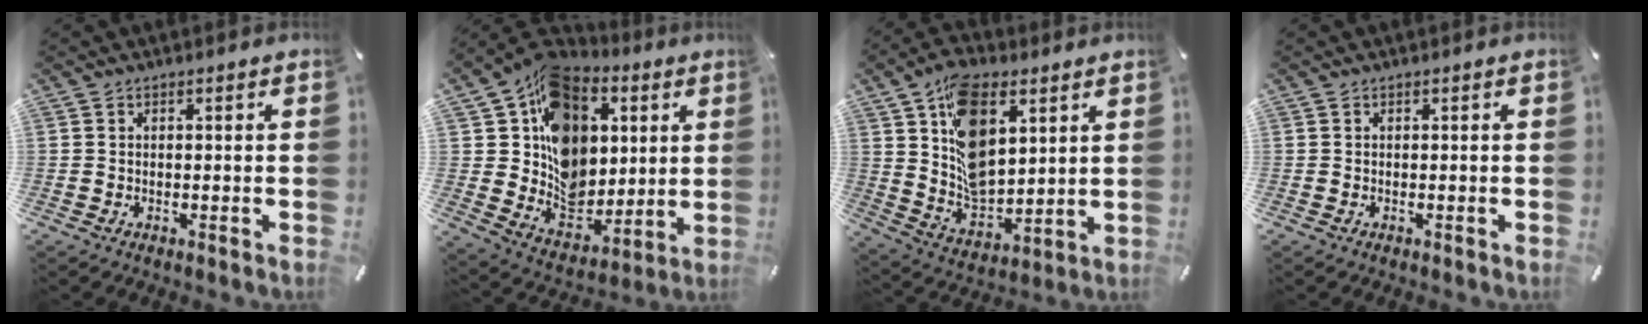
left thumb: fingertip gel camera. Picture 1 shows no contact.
{"total": 15.7, "force": [4.6, 13.2, 7.0], "torque": [-0.118, -0.034, 0.094]}
{"total": 15.1, "force": [6.4, 9.1, 10.1], "torque": [-0.189, -0.021, 0.120]}
{"total": 0.0}